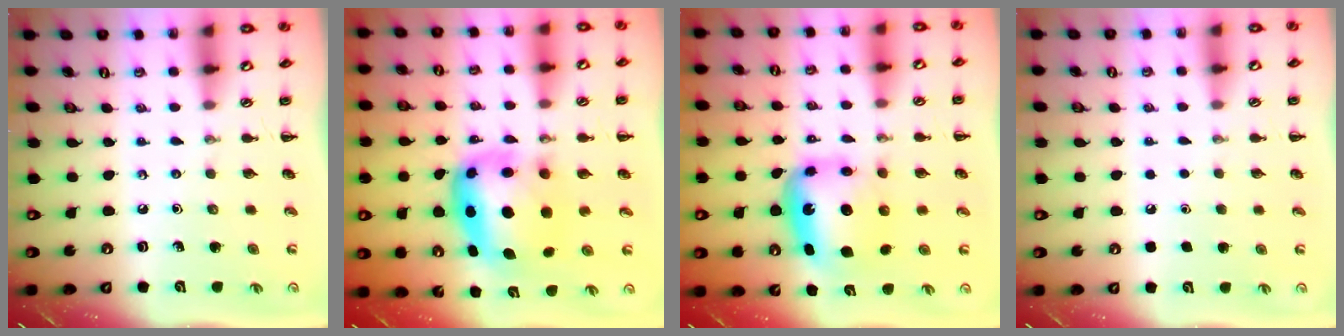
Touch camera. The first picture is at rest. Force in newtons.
{"total": 8.4, "press": 8.1, "slide": 2.2}
{"total": 6.8, "press": 6.6, "slide": 1.9}
{"total": 1.7, "press": 1.7, "slide": 0.1}